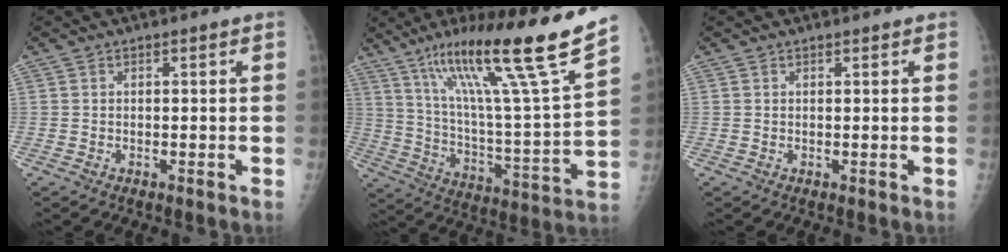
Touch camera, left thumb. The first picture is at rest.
{"total": 25.2, "force": [16.5, 0.7, 19.0], "torque": [-0.287, -0.065, 0.279]}
{"total": 0.7, "force": [0.6, 0.3, 0.2], "torque": [-0.002, -0.002, 0.007]}